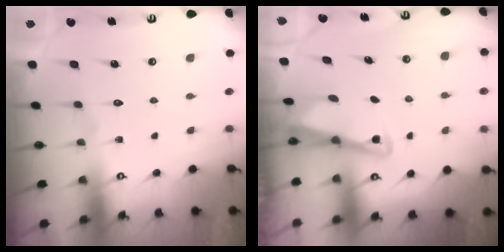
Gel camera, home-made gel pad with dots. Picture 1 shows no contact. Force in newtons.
{"total": 2.8, "press": 2.8, "slide": 0.4}